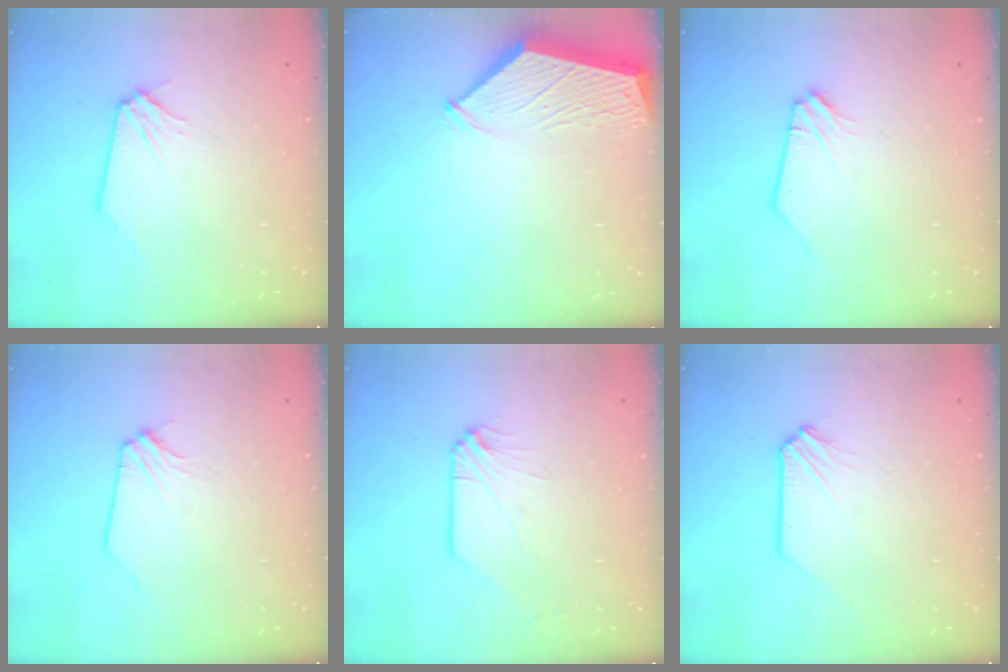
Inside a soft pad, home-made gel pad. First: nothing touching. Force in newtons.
{"total": 2.9, "press": 2.9, "slide": 0.4}
{"total": 0.0}
{"total": 0.6, "press": 0.6, "slide": 0.1}
{"total": 0.0}
{"total": 0.0}